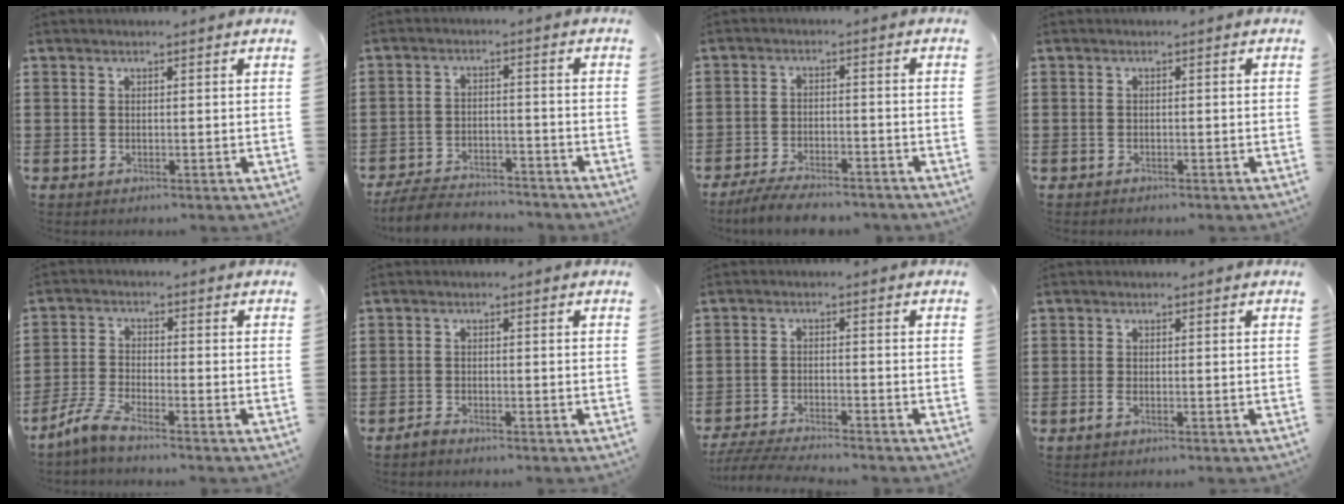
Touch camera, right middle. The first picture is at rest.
{"total": 5.6, "force": [-5.5, 0.5, 1.2], "torque": [-0.029, 0.003, -0.109]}
{"total": 4.9, "force": [-4.6, 0.5, 1.7], "torque": [-0.033, -0.002, -0.089]}
{"total": 0.7, "force": [-0.7, 0.0, 0.0], "torque": [-0.001, -0.002, -0.015]}
{"total": 4.9, "force": [-4.2, 0.1, 2.6], "torque": [-0.071, -0.014, -0.085]}
{"total": 1.4, "force": [-1.3, 0.2, 0.4], "torque": [-0.012, -0.002, -0.026]}
{"total": 4.6, "force": [-4.5, -0.2, 1.1], "torque": [-0.033, -0.011, -0.092]}
{"total": 1.2, "force": [-0.5, 0.2, 1.0], "torque": [-0.029, -0.007, -0.011]}